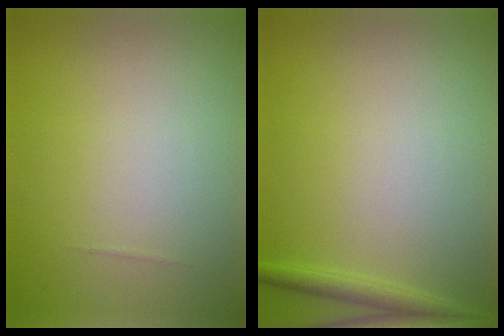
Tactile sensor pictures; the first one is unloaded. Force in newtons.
{"total": 1.6, "press": 1.6, "slide": 0.1}